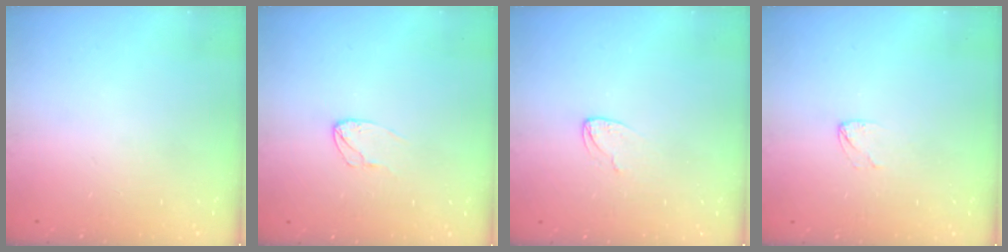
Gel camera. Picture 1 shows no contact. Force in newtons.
{"total": 4.8, "press": 4.8, "slide": 0.3}
{"total": 3.8, "press": 3.8, "slide": 0.3}
{"total": 2.5, "press": 2.5, "slide": 0.2}